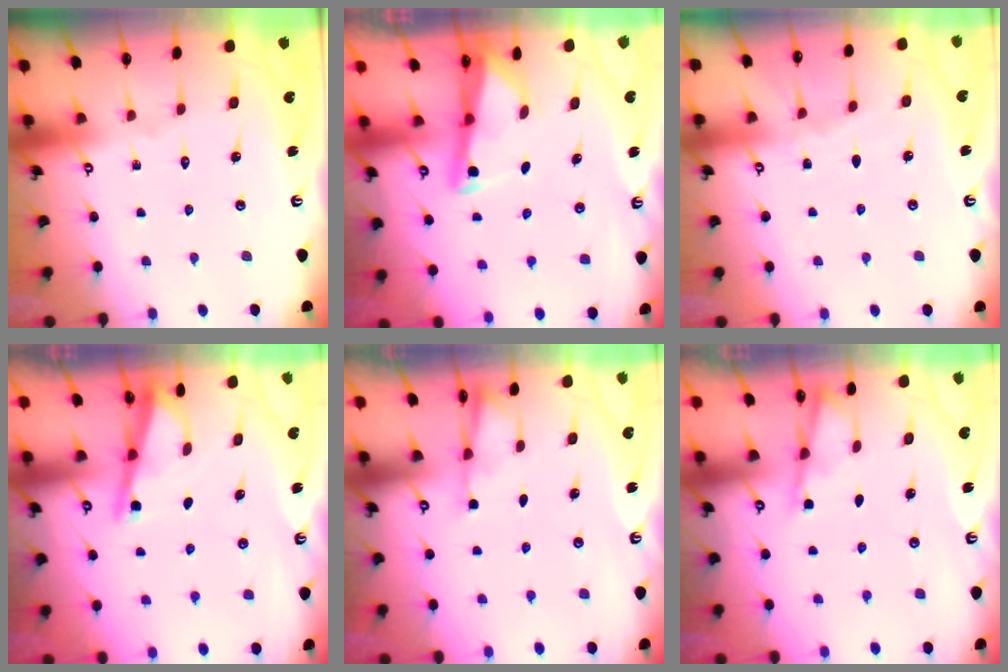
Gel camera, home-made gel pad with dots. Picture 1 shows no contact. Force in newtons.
{"total": 2.8, "press": 2.8, "slide": 0.2}
{"total": 2.2, "press": 2.1, "slide": 0.4}
{"total": 3.5, "press": 3.4, "slide": 0.4}
{"total": 2.5, "press": 2.4, "slide": 0.4}
{"total": 2.8, "press": 2.8, "slide": 0.3}